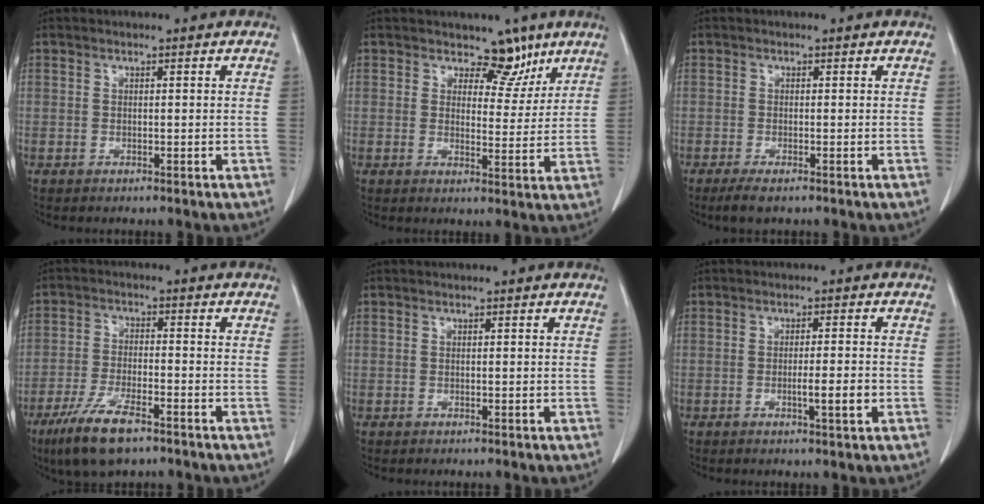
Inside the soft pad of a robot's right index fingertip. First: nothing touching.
{"total": 5.3, "force": [3.9, 3.0, 2.0], "torque": [-0.009, -0.007, 0.055]}
{"total": 2.5, "force": [-1.7, 0.6, 1.7], "torque": [-0.033, -0.005, -0.027]}
{"total": 9.1, "force": [-6.0, 2.2, 6.4], "torque": [-0.130, -0.017, -0.105]}
{"total": 0.0}
{"total": 3.6, "force": [-1.0, 0.1, 3.5], "torque": [-0.055, -0.004, -0.015]}